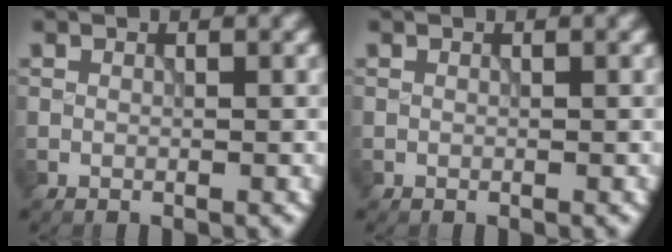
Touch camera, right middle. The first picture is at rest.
{"total": 0.0}